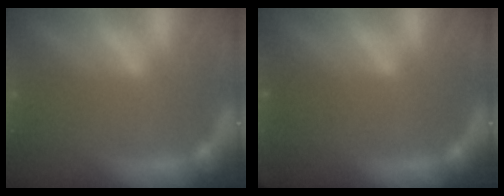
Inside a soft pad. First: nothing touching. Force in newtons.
{"total": 7.5}